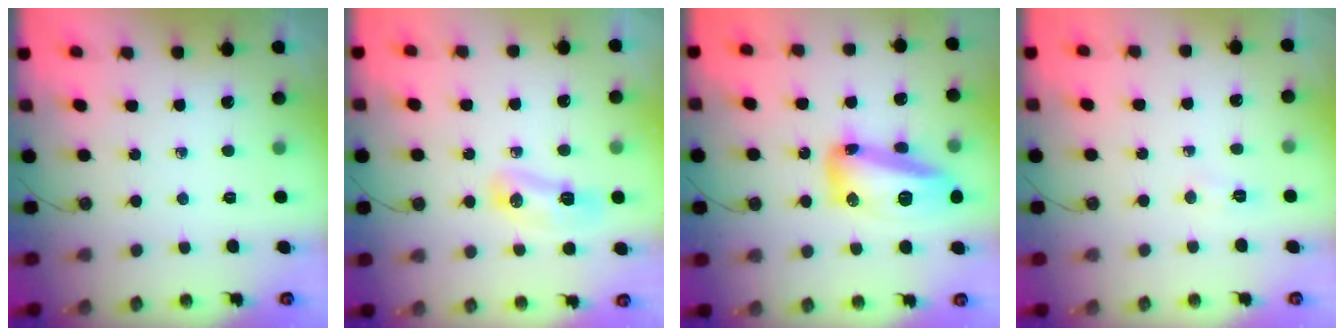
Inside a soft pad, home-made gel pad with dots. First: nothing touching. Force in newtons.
{"total": 18.7, "press": 10.2, "slide": 15.7}
{"total": 16.1, "press": 16.0, "slide": 1.4}
{"total": 3.9, "press": 3.8, "slide": 0.6}